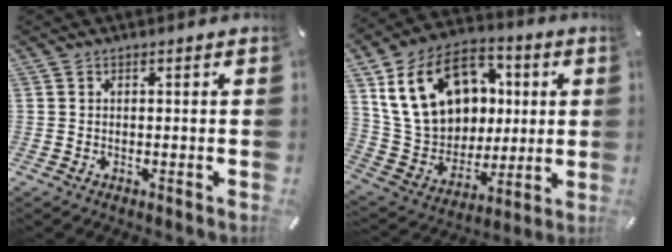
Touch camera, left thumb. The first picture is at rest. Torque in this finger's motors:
{"motor_torque": [2.51, 2.50, 1.49, -1.28, 0.69]}